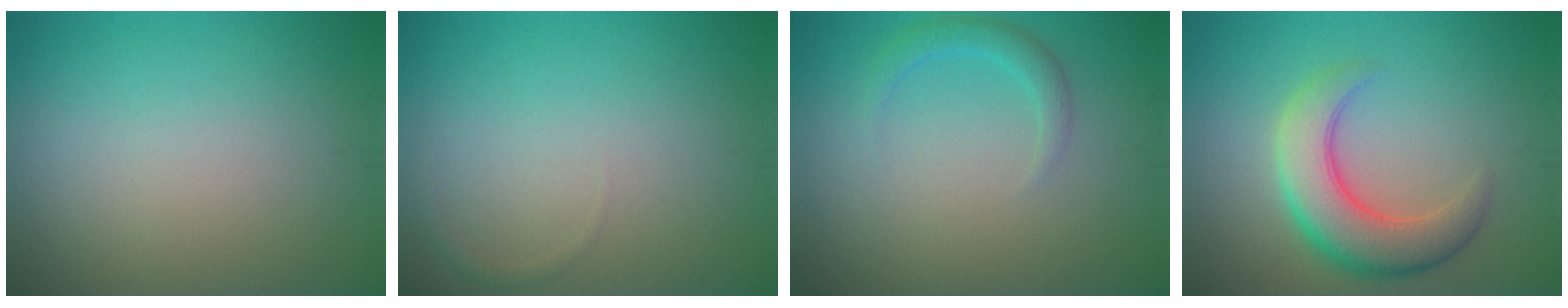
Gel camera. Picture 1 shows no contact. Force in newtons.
{"total": 0.5, "press": 0.5, "slide": 0.0}
{"total": 1.7, "press": 1.7, "slide": 0.2}
{"total": 6.2, "press": 6.2, "slide": 0.2}